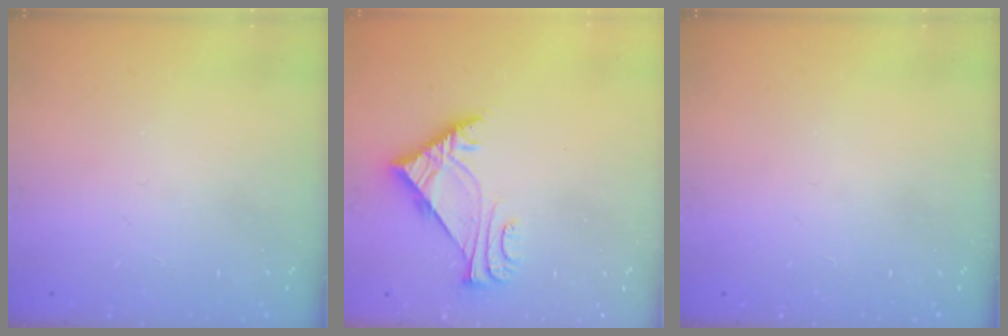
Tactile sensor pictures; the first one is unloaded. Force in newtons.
{"total": 6.5, "press": 6.4, "slide": 1.2}
{"total": 0.0}